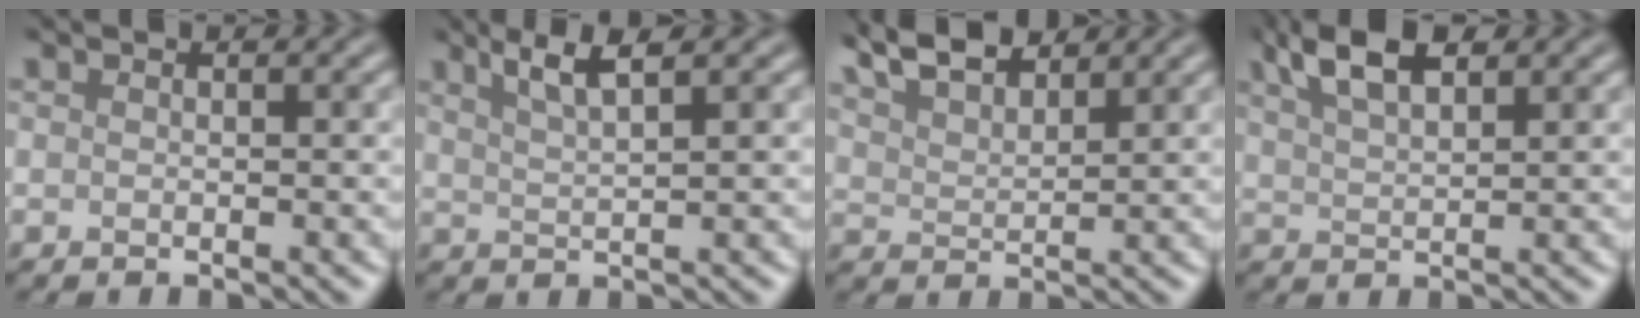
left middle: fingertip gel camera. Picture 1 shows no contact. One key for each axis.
{"total": 3.0, "fx": 1.9, "fy": 0.5, "fz": 2.3, "tx": -0.032, "ty": 0.001, "tz": 0.040}
{"total": 4.9, "fx": 4.2, "fy": 1.3, "fz": 2.1, "tx": -0.047, "ty": 0.012, "tz": 0.075}
{"total": 4.7, "fx": 3.1, "fy": 1.7, "fz": 3.1, "tx": -0.062, "ty": 0.011, "tz": 0.061}